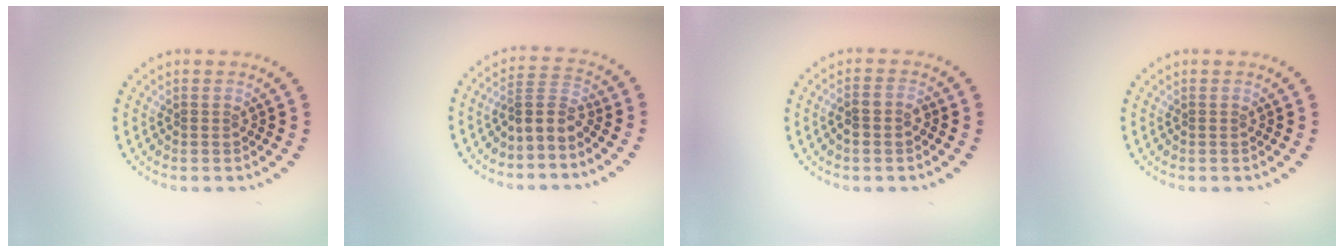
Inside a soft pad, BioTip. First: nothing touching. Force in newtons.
{"total": 2.7, "press": 1.9, "slide": 1.9}
{"total": 2.0, "press": 1.8, "slide": 0.8}
{"total": 0.0}